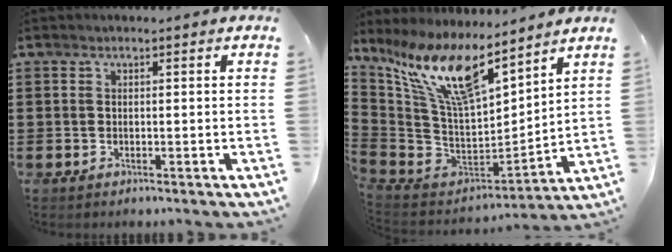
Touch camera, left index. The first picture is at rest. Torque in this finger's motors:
{"motor_torque": [1.27, -0.87, 0.70, 0.21]}